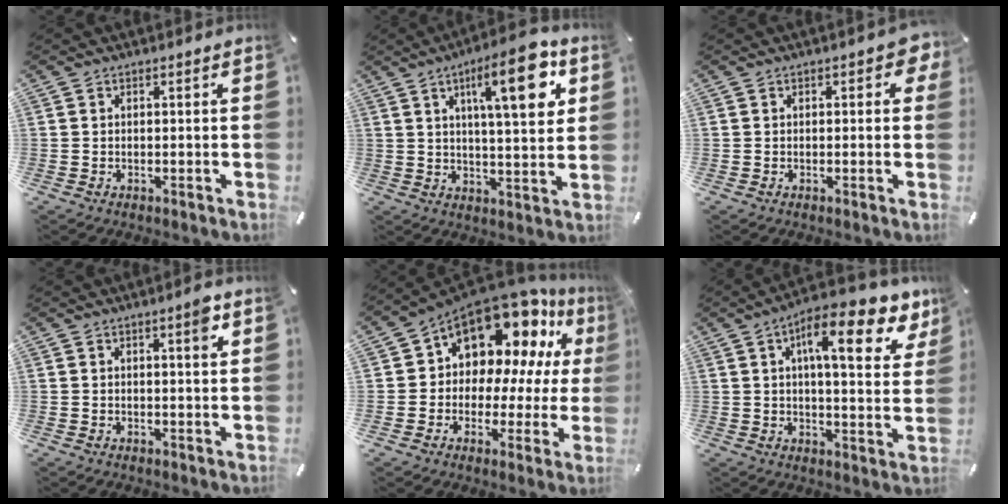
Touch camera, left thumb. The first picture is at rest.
{"total": 16.2, "force": [6.6, 4.9, 14.0], "torque": [-0.200, -0.016, 0.095]}
{"total": 2.6, "force": [0.4, 1.4, 2.1], "torque": [-0.026, 0.001, 0.002]}
{"total": 3.6, "force": [1.7, 0.7, 3.2], "torque": [-0.049, -0.002, 0.023]}
{"total": 14.4, "force": [10.2, 8.0, 6.3], "torque": [-0.106, -0.095, 0.182]}
{"total": 16.6, "force": [8.4, 5.5, 13.2], "torque": [-0.195, -0.036, 0.128]}